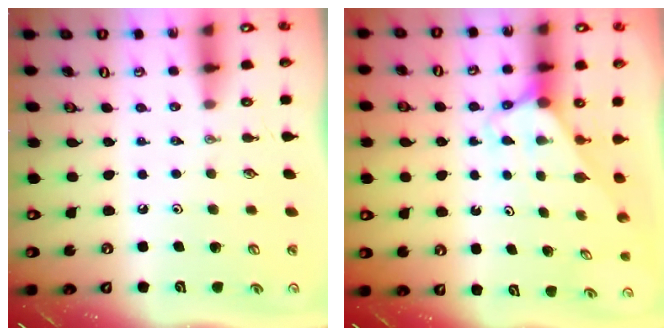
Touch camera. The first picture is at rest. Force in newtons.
{"total": 2.7, "press": 2.7, "slide": 0.2}